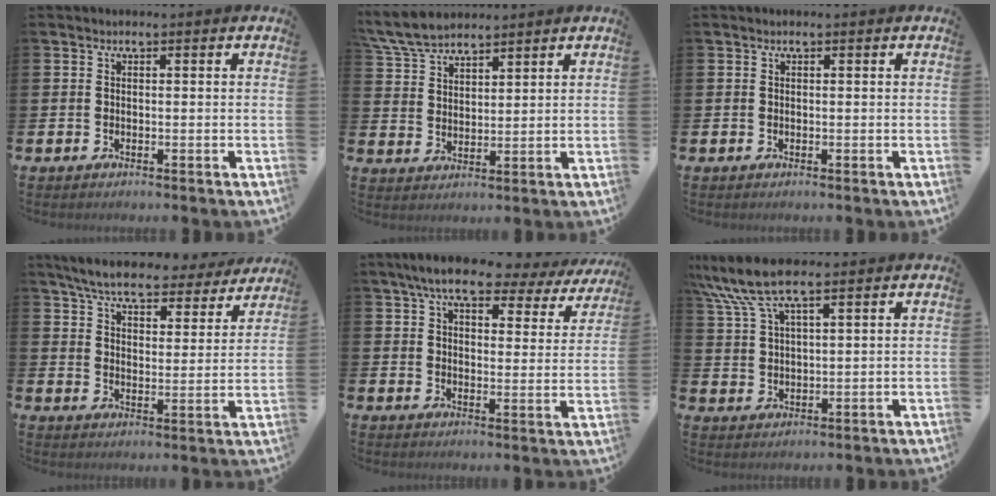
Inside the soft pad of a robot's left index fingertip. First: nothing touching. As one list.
[{"total": 6.7, "force": [6.3, 1.5, 1.9], "torque": [-0.060, -0.017, 0.118]}, {"total": 0.0}, {"total": 7.3, "force": [6.7, 1.3, 2.5], "torque": [-0.070, -0.036, 0.115]}, {"total": 7.8, "force": [6.6, 1.9, 3.7], "torque": [-0.081, -0.030, 0.110]}, {"total": 8.4, "force": [6.6, 2.2, 4.7], "torque": [-0.112, -0.012, 0.121]}]